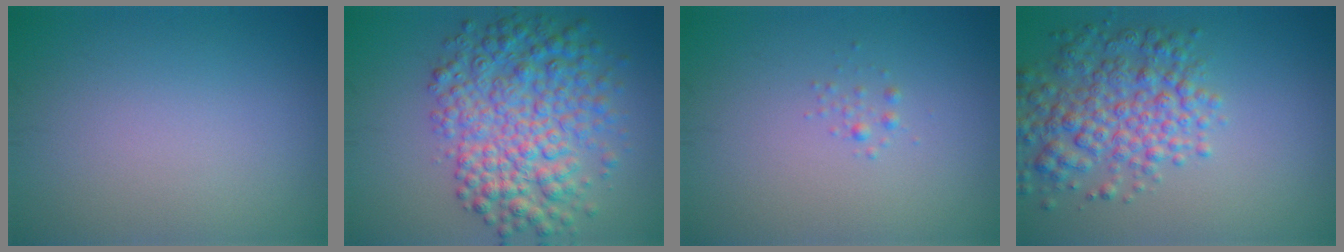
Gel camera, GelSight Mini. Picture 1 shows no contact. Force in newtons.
{"total": 7.8, "press": 7.8, "slide": 0.0}
{"total": 0.6, "press": 0.6, "slide": 0.0}
{"total": 5.6, "press": 5.6, "slide": 0.2}